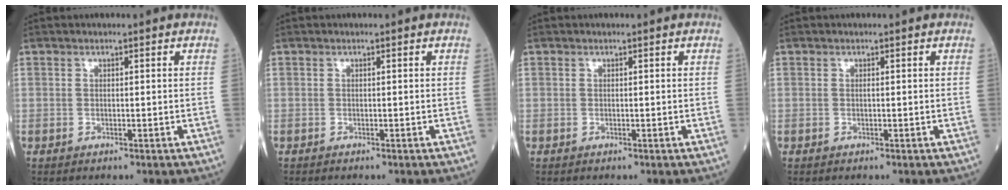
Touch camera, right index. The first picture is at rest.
{"total": 0.0}
{"total": 0.0}
{"total": 0.0}